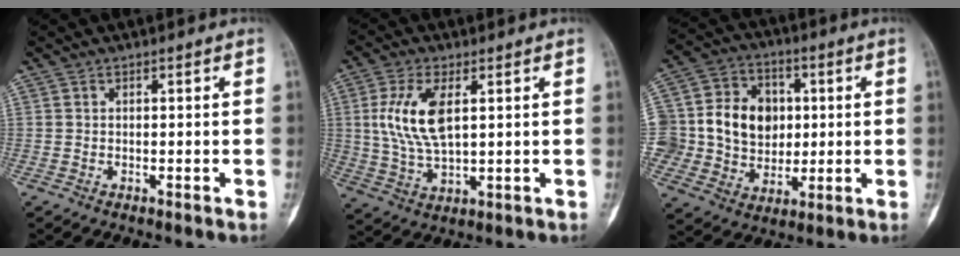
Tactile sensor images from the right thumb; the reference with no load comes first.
{"total": 11.2, "force": [2.6, 5.5, 9.4], "torque": [-0.192, -0.007, 0.055]}
{"total": 19.5, "force": [1.9, 16.8, 9.7], "torque": [-0.146, 0.035, 0.050]}